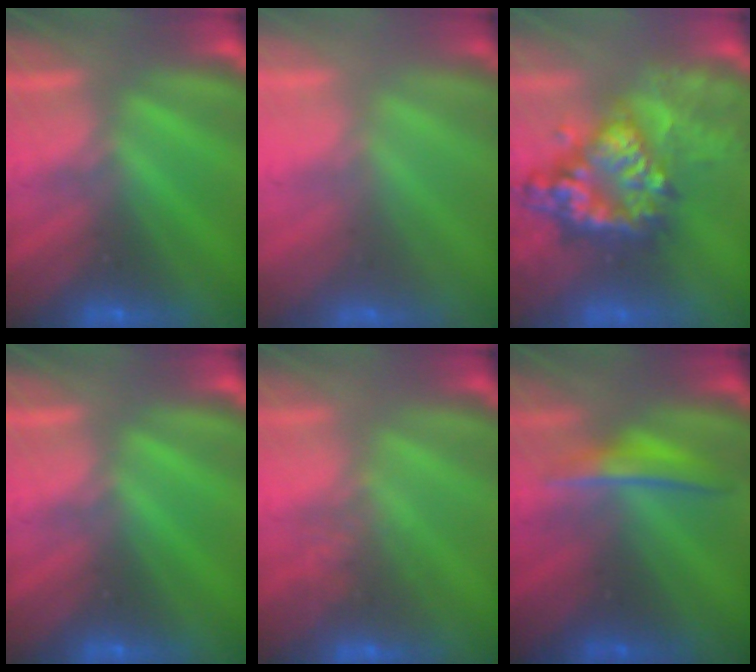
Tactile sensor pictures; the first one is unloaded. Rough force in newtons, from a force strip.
{"total": 2.1}
{"total": 7.0}
{"total": 0.0}
{"total": 2.9}
{"total": 1.7}